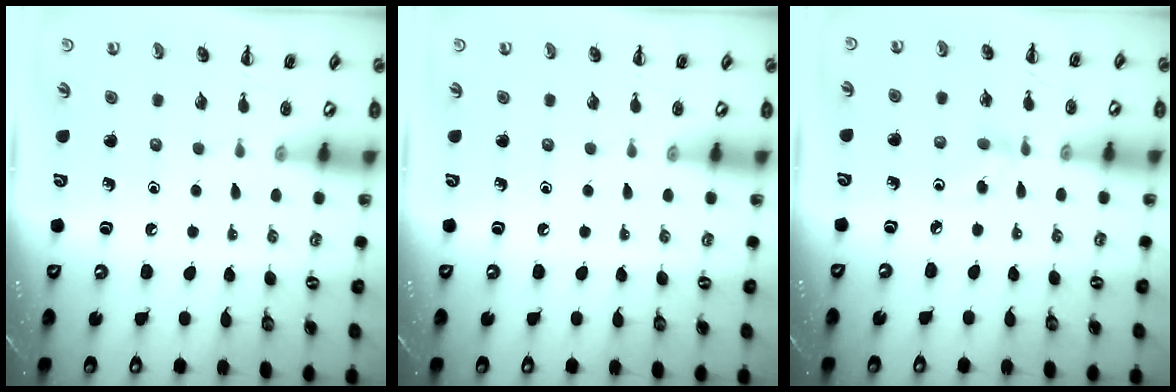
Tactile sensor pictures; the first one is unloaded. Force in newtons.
{"total": 0.0}
{"total": 2.8, "press": 2.6, "slide": 1.0}